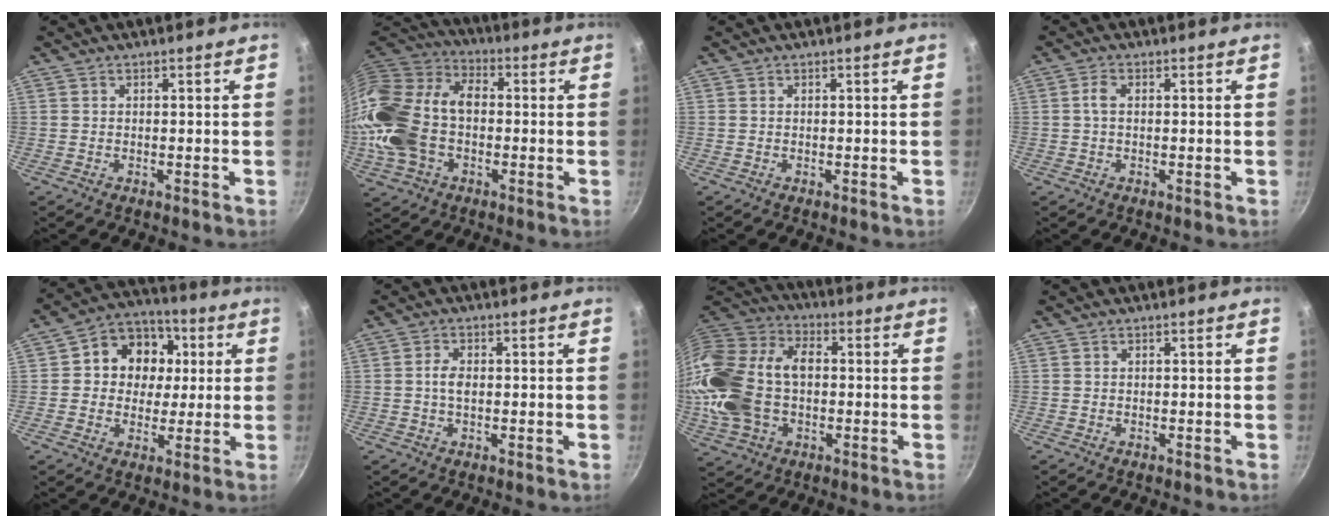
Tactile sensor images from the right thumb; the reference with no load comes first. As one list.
[{"total": 20.6, "force": [-2.1, 14.0, 15.0], "torque": [-0.295, 0.039, -0.050]}, {"total": 0.0}, {"total": 2.2, "force": [0.1, 1.0, 2.0], "torque": [-0.047, 0.006, -0.003]}, {"total": 12.3, "force": [2.1, 10.6, 5.9], "torque": [-0.057, 0.010, 0.019]}, {"total": 2.6, "force": [-0.1, 1.3, 2.3], "torque": [-0.046, 0.005, -0.006]}, {"total": 22.1, "force": [-0.7, 14.9, 16.3], "torque": [-0.327, 0.036, -0.015]}, {"total": 0.0}]